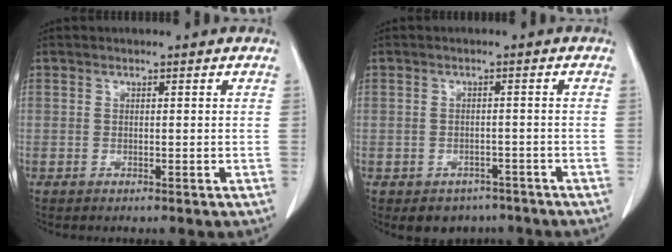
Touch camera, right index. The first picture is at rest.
{"total": 4.6, "force": [-3.4, 3.1, 0.5], "torque": [0.002, 0.013, -0.042]}